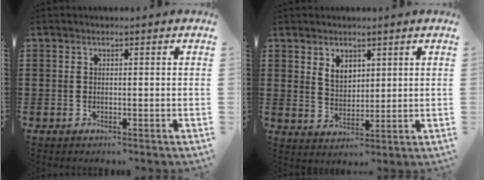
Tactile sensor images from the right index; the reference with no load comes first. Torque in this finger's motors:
{"motor_torque": [0.06, 0.06, 0.20, 0.05]}